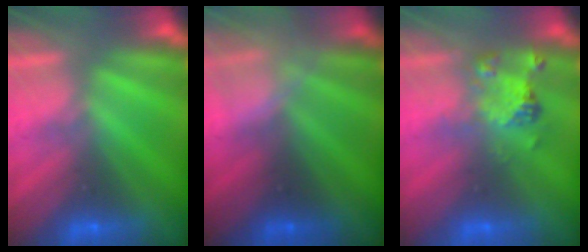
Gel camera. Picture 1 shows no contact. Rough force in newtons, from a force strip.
{"total": 2.6}
{"total": 2.4}